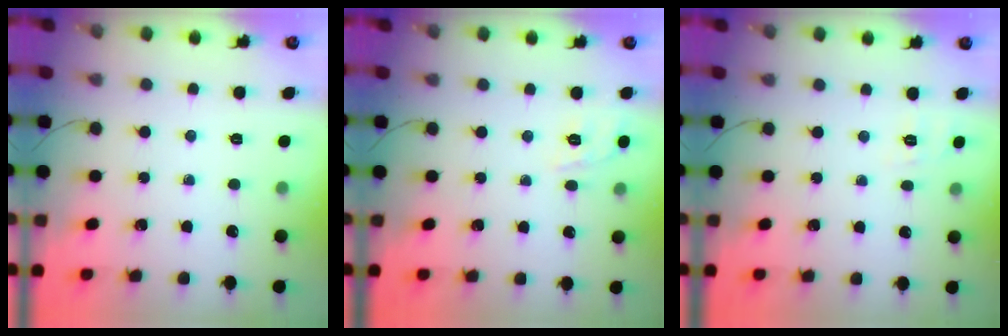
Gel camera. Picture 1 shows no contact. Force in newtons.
{"total": 7.7, "press": 7.5, "slide": 1.6}
{"total": 3.3, "press": 2.8, "slide": 1.8}